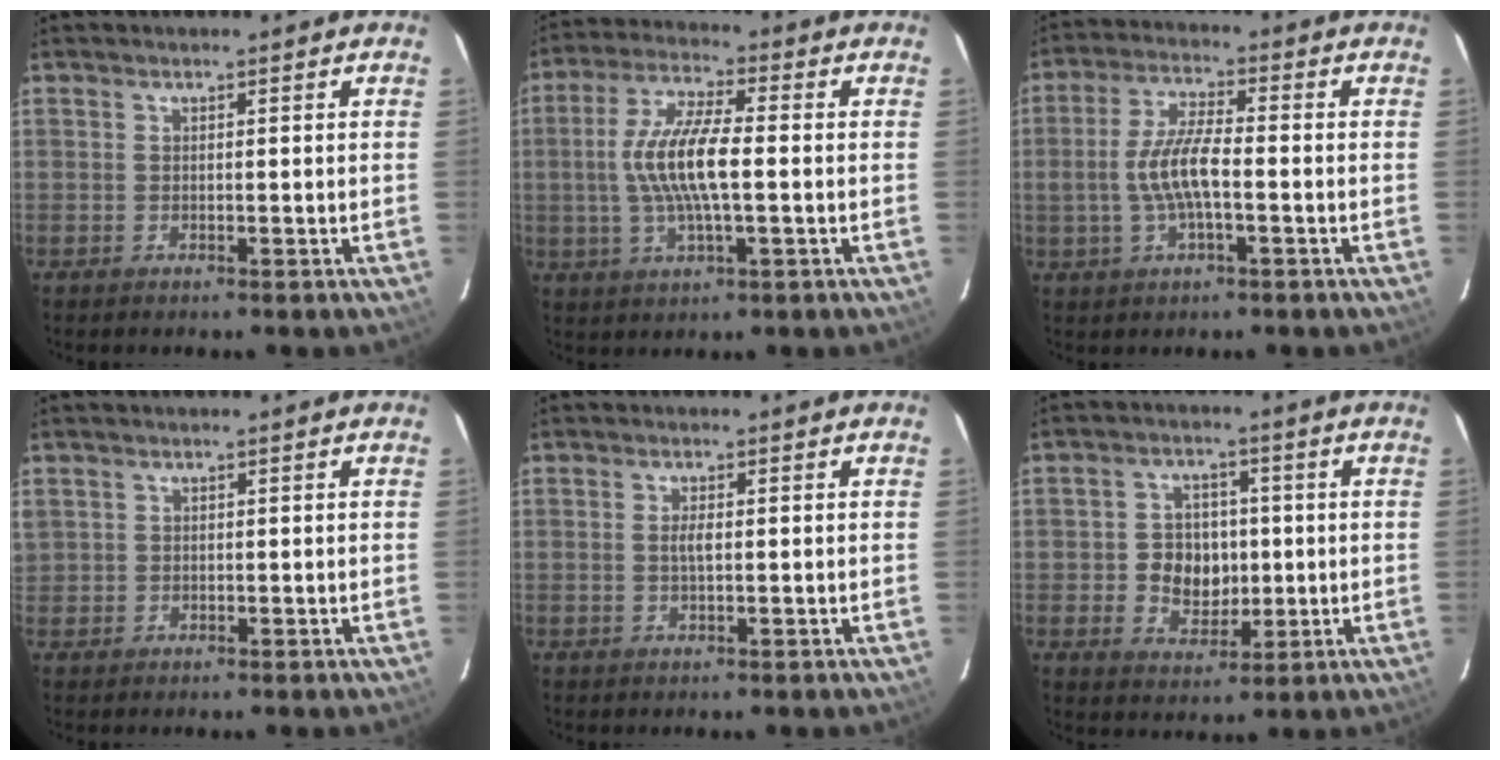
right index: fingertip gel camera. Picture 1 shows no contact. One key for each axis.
{"total": 11.4, "fx": -0.6, "fy": 2.8, "fz": 11.0, "tx": -0.222, "ty": 0.003, "tz": -0.013}
{"total": 8.5, "fx": -1.6, "fy": 2.4, "fz": 8.0, "tx": -0.162, "ty": 0.004, "tz": -0.029}
{"total": 1.4, "fx": 0.4, "fy": 1.3, "fz": 0.2, "tx": 0.004, "ty": 0.004, "tz": 0.007}
{"total": 1.7, "fx": 0.1, "fy": 0.5, "fz": 1.6, "tx": -0.032, "ty": -0.001, "tz": 0.001}
{"total": 8.0, "fx": -0.7, "fy": 6.7, "fz": 4.2, "tx": -0.090, "ty": 0.012, "tz": -0.002}